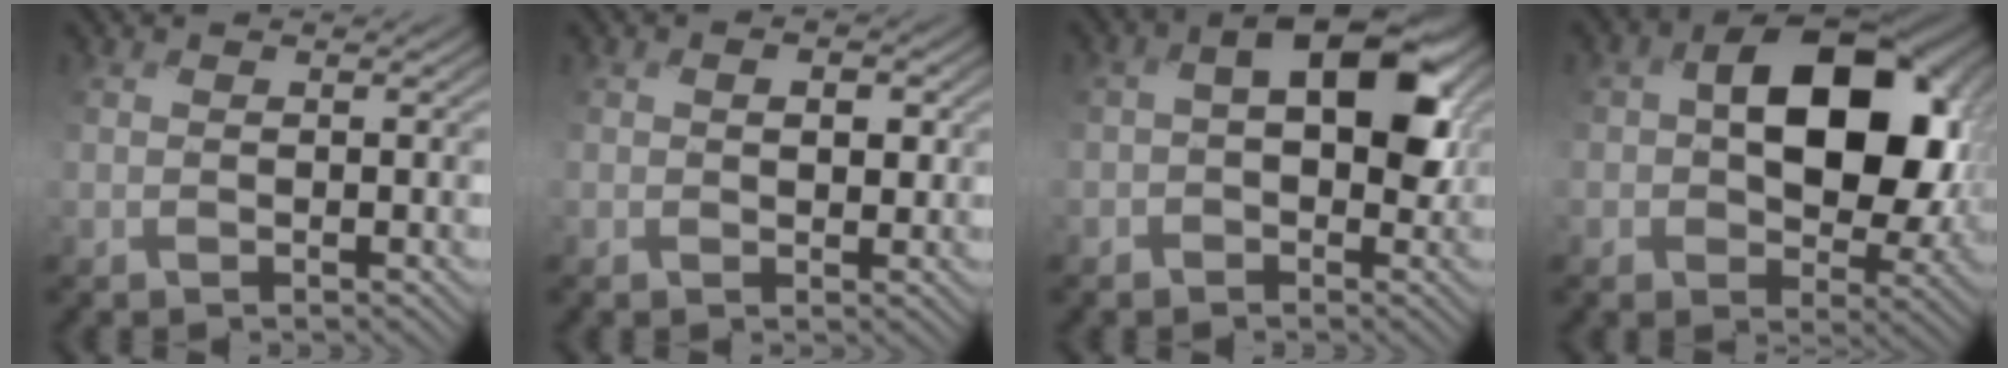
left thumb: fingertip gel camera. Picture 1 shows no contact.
{"total": 2.4, "force": [0.4, 1.6, 1.7], "torque": [-0.026, 0.000, 0.006]}
{"total": 9.1, "force": [1.3, 5.6, 7.1], "torque": [-0.117, 0.001, 0.015]}
{"total": 14.7, "force": [1.8, 9.7, 10.9], "torque": [-0.151, -0.007, 0.036]}